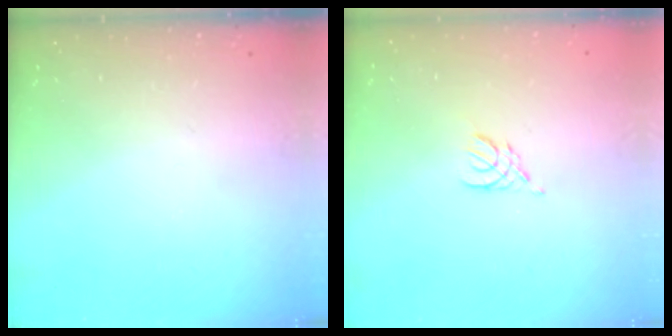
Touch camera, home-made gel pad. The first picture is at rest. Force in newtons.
{"total": 2.9, "press": 2.8, "slide": 0.6}